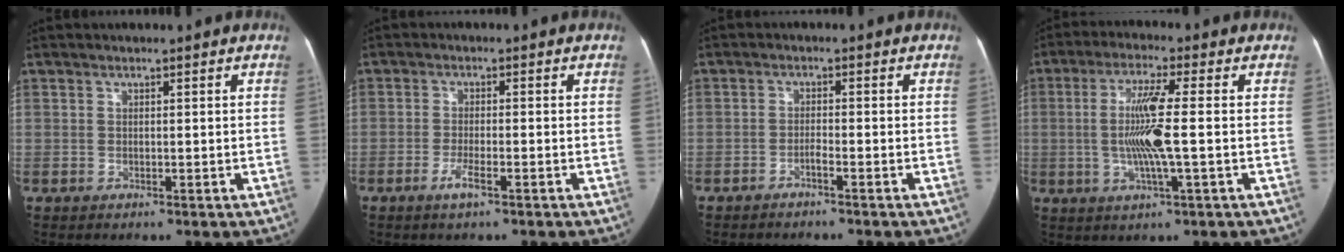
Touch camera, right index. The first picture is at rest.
{"total": 2.9, "force": [-1.7, 0.3, 2.3], "torque": [-0.047, -0.002, -0.033]}
{"total": 1.6, "force": [-1.3, -0.1, 0.9], "torque": [-0.017, 0.004, -0.026]}
{"total": 8.9, "force": [-0.5, 0.2, 8.9], "torque": [-0.175, 0.001, -0.015]}